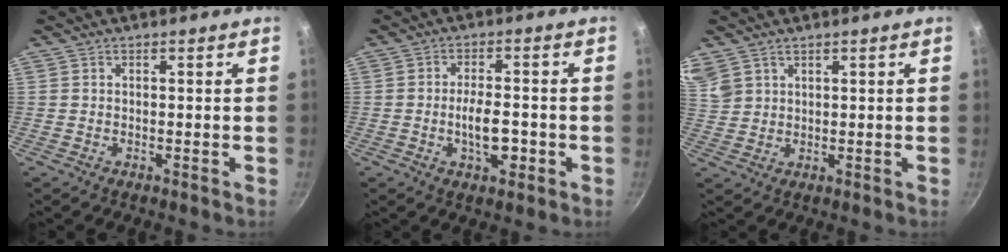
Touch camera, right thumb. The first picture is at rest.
{"total": 7.1, "force": [-1.8, 3.2, 6.0], "torque": [-0.083, 0.013, -0.029]}
{"total": 8.2, "force": [5.2, 5.5, 3.1], "torque": [-0.066, 0.014, 0.116]}